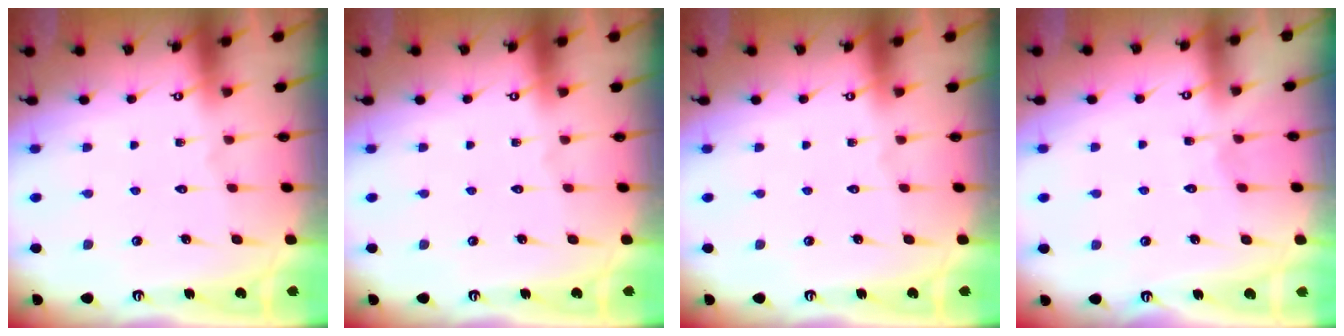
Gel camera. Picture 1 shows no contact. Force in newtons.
{"total": 0.0}
{"total": 0.0}
{"total": 2.6, "press": 2.5, "slide": 0.3}